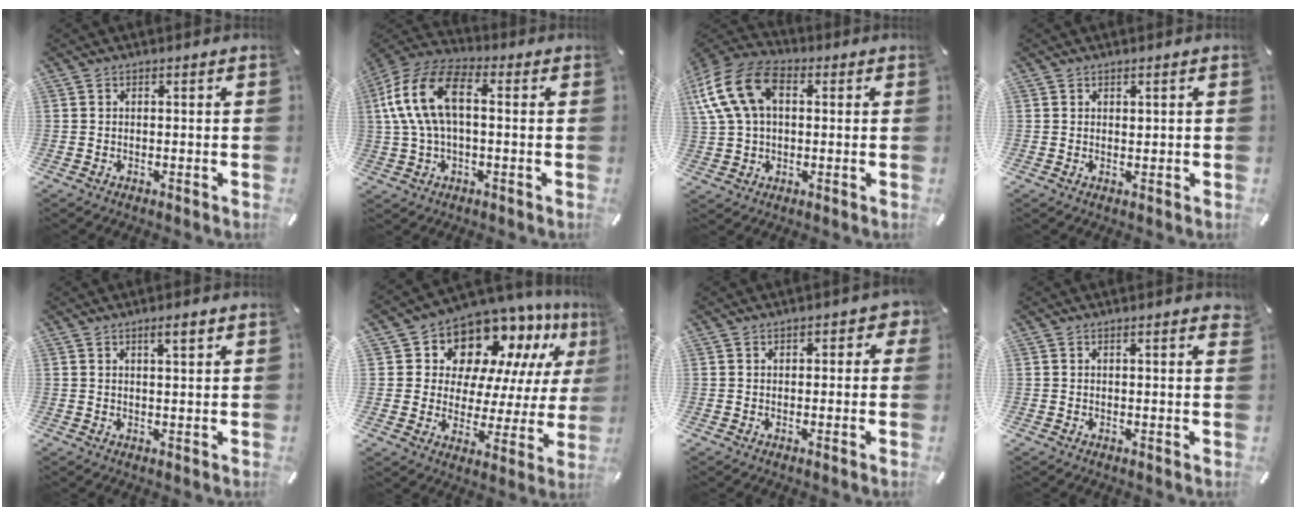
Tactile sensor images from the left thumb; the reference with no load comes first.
{"total": 14.8, "force": [2.2, 8.0, 12.3], "torque": [-0.280, -0.001, 0.033]}
{"total": 16.2, "force": [3.2, 11.3, 11.1], "torque": [-0.245, 0.010, 0.061]}
{"total": 0.6, "force": [0.4, 0.4, 0.2], "torque": [-0.005, 0.000, 0.007]}
{"total": 3.3, "force": [1.9, 0.7, 2.6], "torque": [-0.045, -0.001, 0.030]}
{"total": 12.6, "force": [10.1, 6.9, 3.0], "torque": [-0.060, -0.101, 0.175]}
{"total": 2.5, "force": [0.6, 1.7, 1.7], "torque": [-0.019, 0.002, 0.005]}
{"total": 1.4, "force": [0.8, 0.2, 1.1], "torque": [-0.015, -0.002, 0.013]}